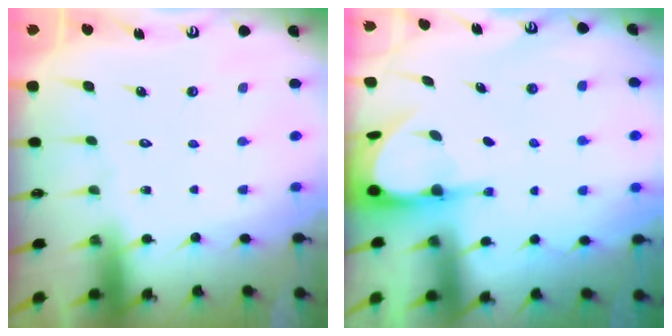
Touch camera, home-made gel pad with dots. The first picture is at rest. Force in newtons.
{"total": 4.8, "press": 4.8, "slide": 0.3}